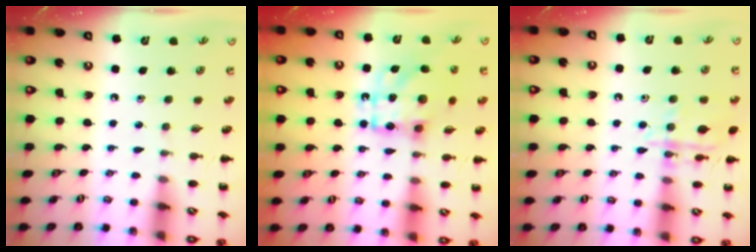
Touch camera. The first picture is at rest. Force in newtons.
{"total": 13.3, "press": 13.2, "slide": 1.4}
{"total": 12.5, "press": 12.5, "slide": 0.7}